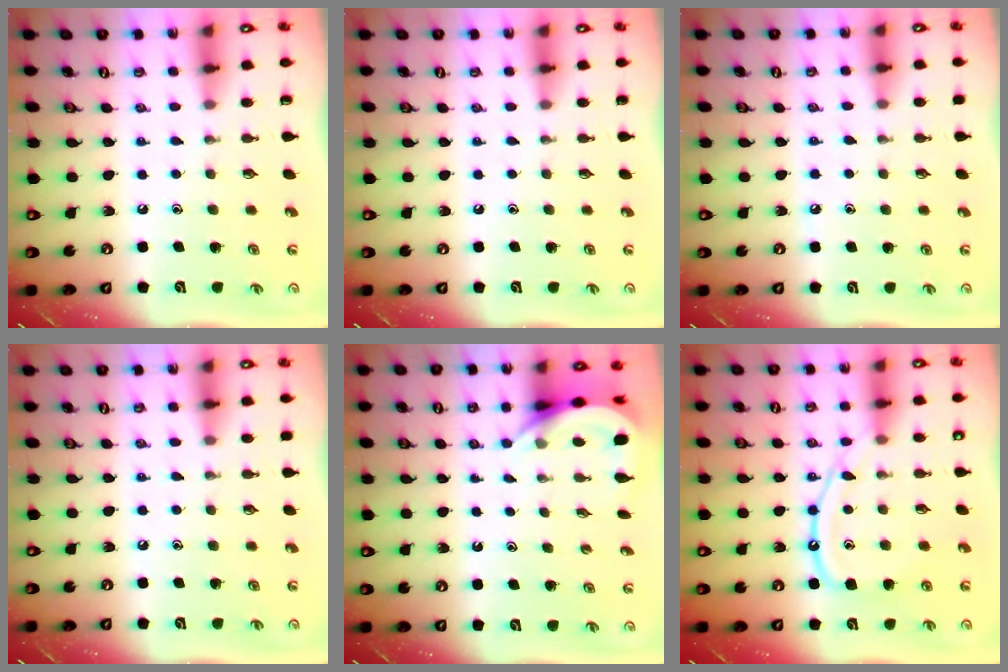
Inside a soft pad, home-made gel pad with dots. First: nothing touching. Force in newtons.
{"total": 0.0}
{"total": 3.7, "press": 3.7, "slide": 0.6}
{"total": 4.4, "press": 4.4, "slide": 0.7}
{"total": 5.4, "press": 5.4, "slide": 0.3}
{"total": 12.3, "press": 12.3, "slide": 1.1}